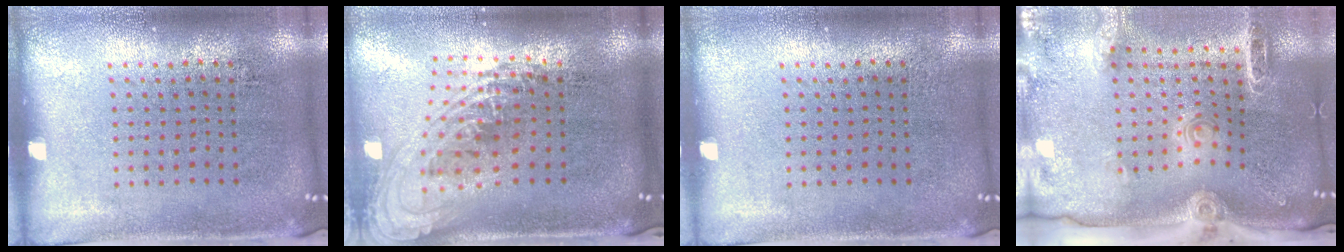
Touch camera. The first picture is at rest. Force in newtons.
{"total": 2.3, "press": 1.7, "slide": 1.6}
{"total": 0.0}
{"total": 2.5, "press": 2.0, "slide": 1.5}